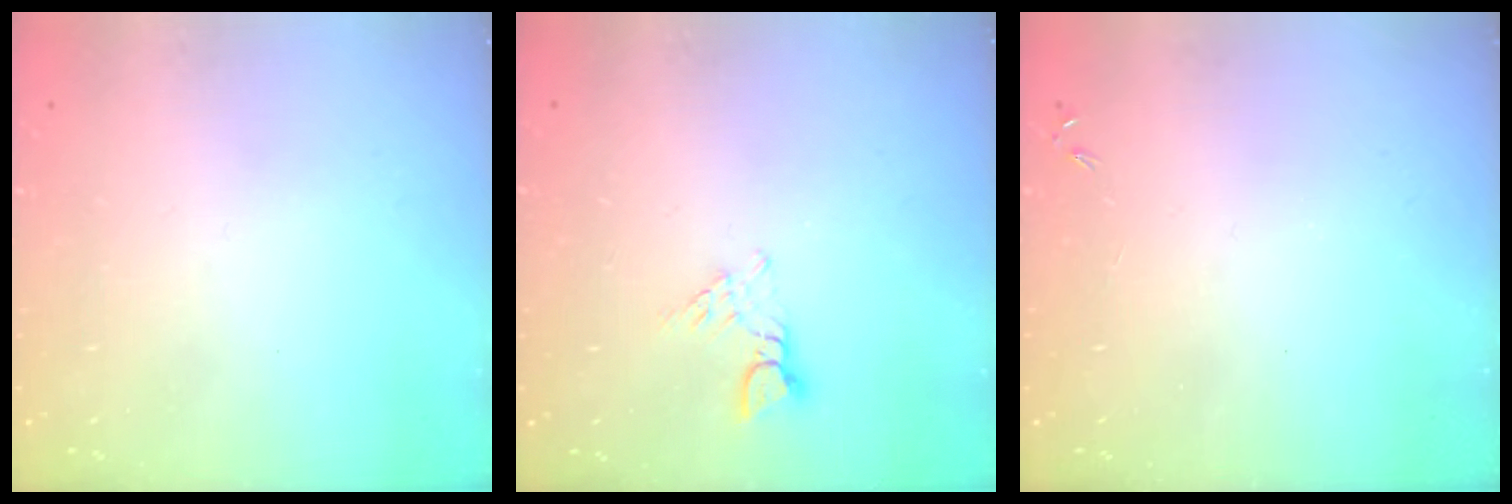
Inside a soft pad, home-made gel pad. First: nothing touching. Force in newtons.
{"total": 2.8, "press": 2.8, "slide": 0.3}
{"total": 0.0}